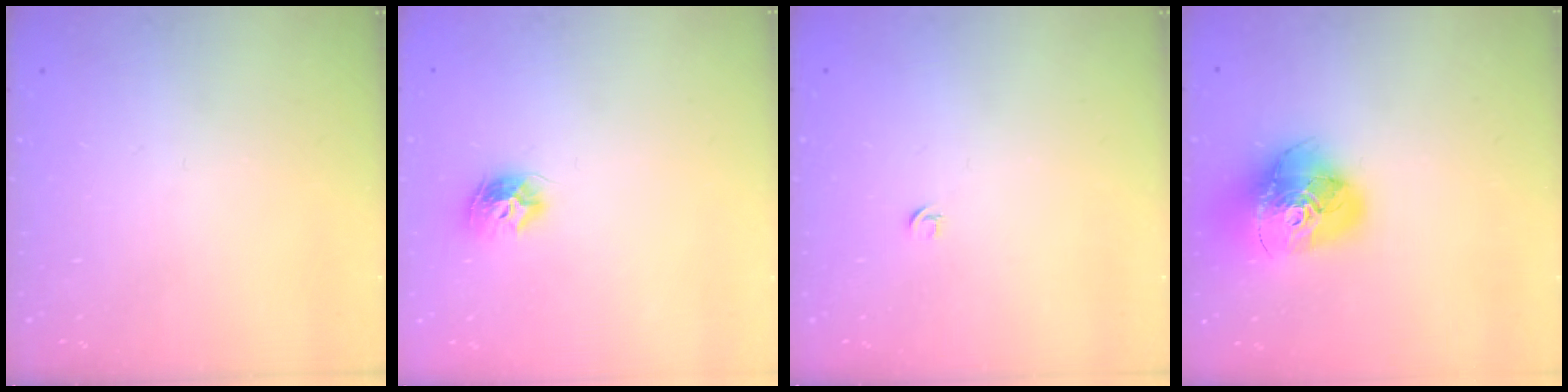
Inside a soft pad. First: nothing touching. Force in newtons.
{"total": 8.8, "press": 8.8, "slide": 0.2}
{"total": 2.7, "press": 2.6, "slide": 0.6}
{"total": 18.4, "press": 18.3, "slide": 2.1}